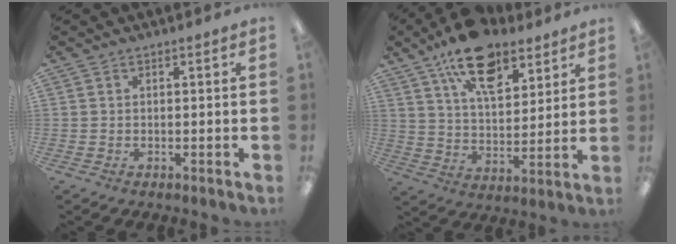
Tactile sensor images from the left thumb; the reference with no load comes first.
{"total": 16.9, "force": [11.1, 8.4, 9.5], "torque": [-0.157, -0.049, 0.198]}